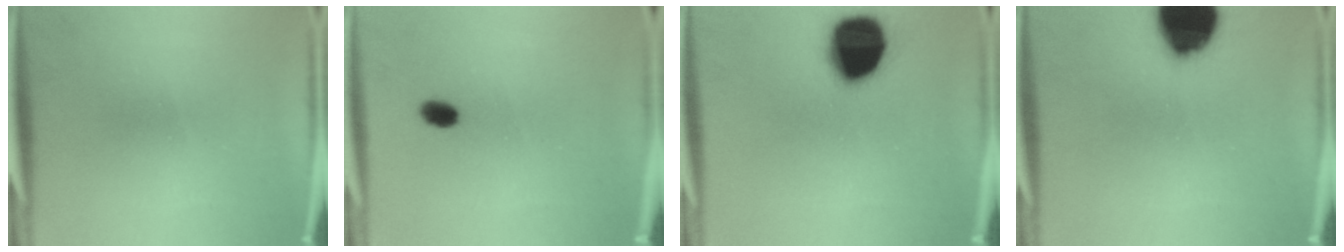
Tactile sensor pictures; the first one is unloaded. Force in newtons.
{"total": 2.5}
{"total": 19.8}
{"total": 18.9}